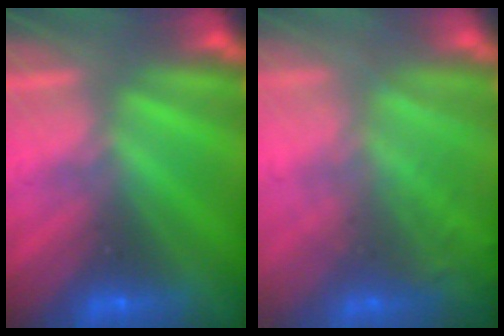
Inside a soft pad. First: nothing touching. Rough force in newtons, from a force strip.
{"total": 7.5}